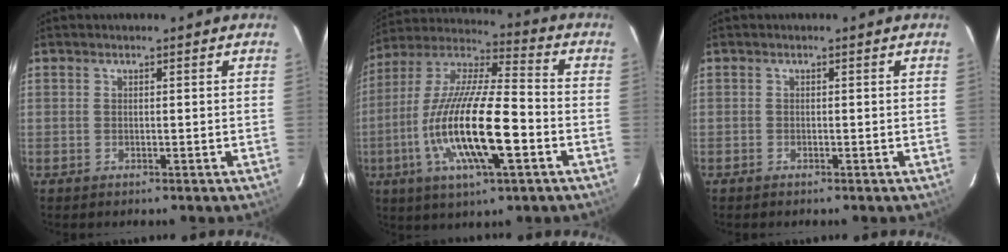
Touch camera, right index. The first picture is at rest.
{"total": 20.1, "force": [-5.9, 4.7, 18.6], "torque": [-0.361, -0.017, -0.115]}
{"total": 0.5, "force": [-0.4, 0.2, -0.2], "torque": [0.001, -0.002, -0.010]}